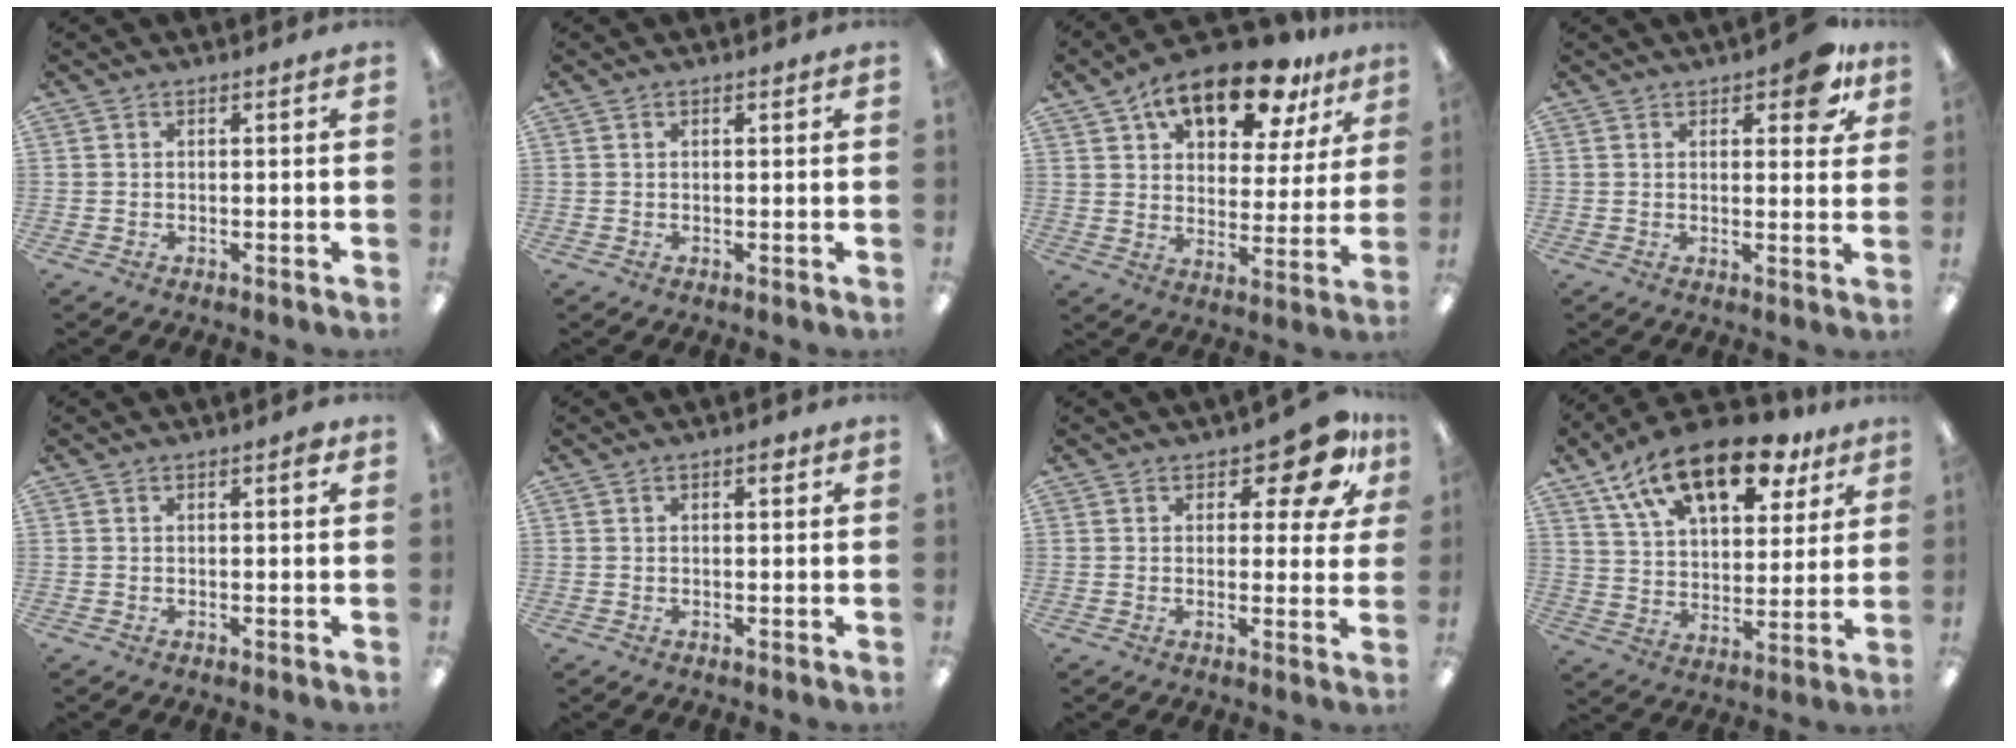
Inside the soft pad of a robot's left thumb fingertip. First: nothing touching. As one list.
[{"total": 0.6, "force": [0.3, 0.3, 0.4], "torque": [-0.009, 0.003, 0.005]}, {"total": 17.3, "force": [12.3, 7.5, 9.4], "torque": [-0.142, -0.068, 0.210]}, {"total": 7.7, "force": [4.6, 3.4, 5.1], "torque": [-0.053, -0.019, 0.074]}, {"total": 1.7, "force": [0.9, 0.4, 1.4], "torque": [-0.021, -0.001, 0.012]}, {"total": 2.0, "force": [0.9, 0.9, 1.6], "torque": [-0.016, -0.002, 0.012]}, {"total": 10.9, "force": [5.9, 4.9, 7.9], "torque": [-0.092, -0.026, 0.098]}, {"total": 19.4, "force": [12.7, 9.2, 11.3], "torque": [-0.193, -0.059, 0.221]}]